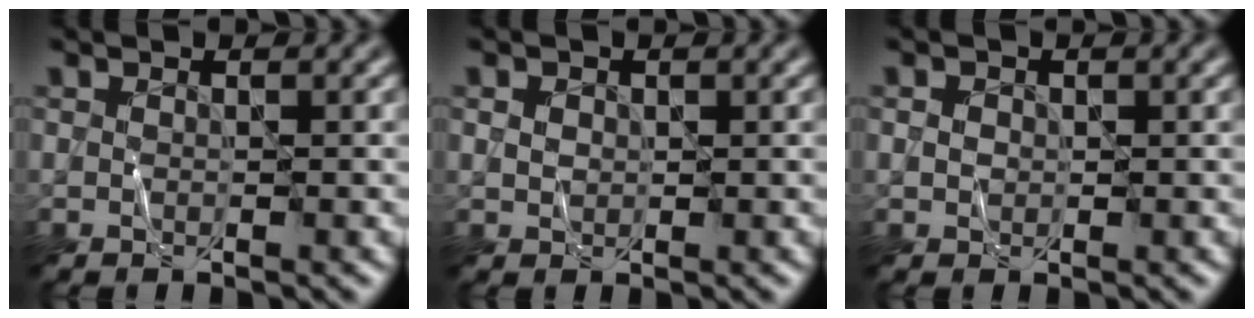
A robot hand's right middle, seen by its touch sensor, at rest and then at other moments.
{"total": 1.1, "force": [0.3, 1.0, 0.5], "torque": [-0.011, 0.000, 0.005]}
{"total": 1.0, "force": [0.1, 0.9, 0.4], "torque": [-0.006, 0.000, -0.001]}